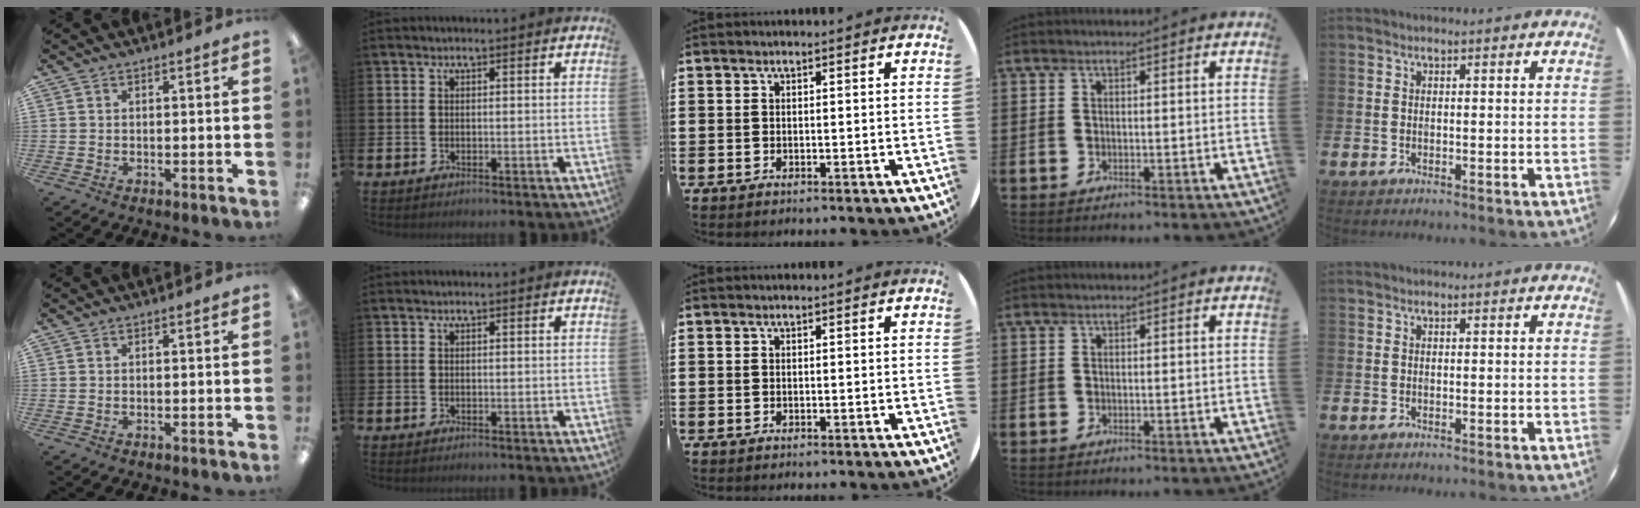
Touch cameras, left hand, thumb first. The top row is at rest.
{}